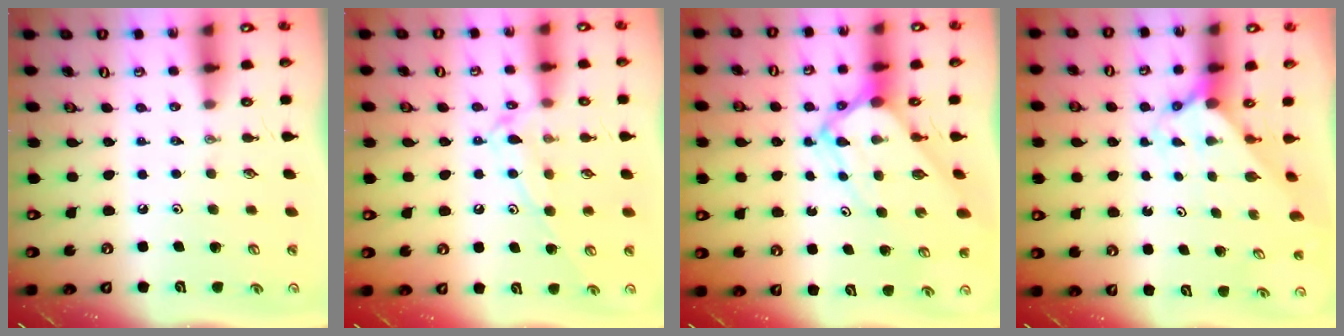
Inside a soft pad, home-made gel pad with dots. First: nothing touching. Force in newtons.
{"total": 12.8, "press": 12.8, "slide": 0.8}
{"total": 7.0, "press": 7.0, "slide": 0.6}
{"total": 1.6, "press": 1.6, "slide": 0.1}